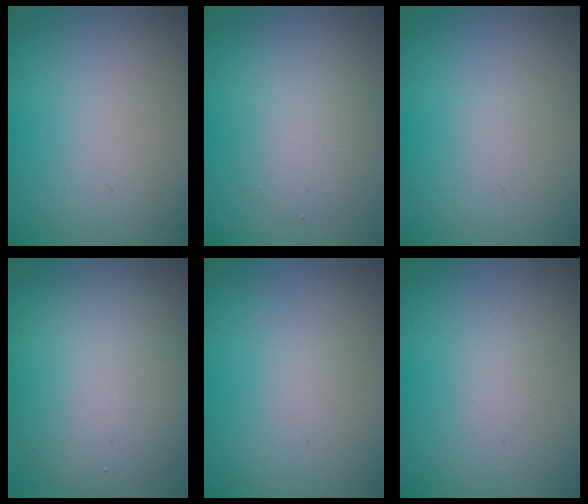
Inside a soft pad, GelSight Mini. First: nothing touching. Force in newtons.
{"total": 2.6, "press": 2.6, "slide": 0.1}
{"total": 0.0}
{"total": 7.8, "press": 7.8, "slide": 0.6}
{"total": 0.0}
{"total": 0.5, "press": 0.5, "slide": 0.1}